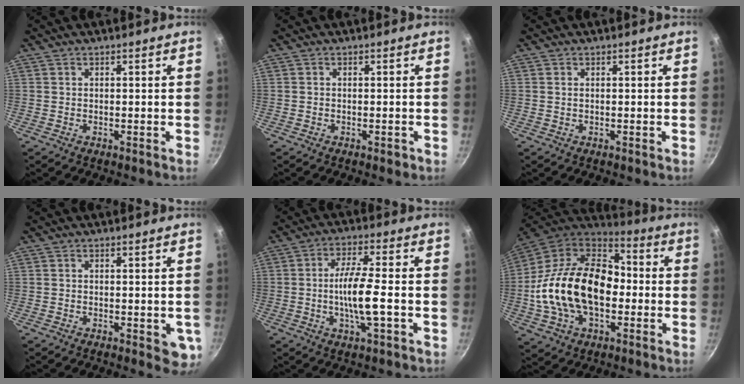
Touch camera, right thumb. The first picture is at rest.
{"total": 1.1, "force": [-0.6, 0.6, 0.7], "torque": [-0.011, 0.005, -0.007]}
{"total": 0.6, "force": [0.1, 0.3, 0.5], "torque": [-0.009, 0.001, 0.002]}
{"total": 5.1, "force": [-1.4, 2.3, 4.3], "torque": [-0.037, -0.004, -0.017]}
{"total": 9.4, "force": [-1.8, 2.2, 9.0], "torque": [-0.167, 0.015, -0.039]}
{"total": 25.9, "force": [-2.4, 16.7, 19.7], "torque": [-0.333, 0.043, -0.049]}